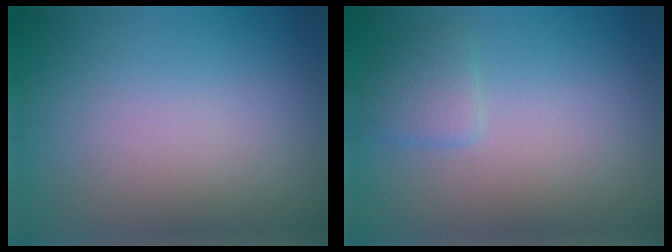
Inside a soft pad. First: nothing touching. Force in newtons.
{"total": 1.6, "press": 1.6, "slide": 0.1}